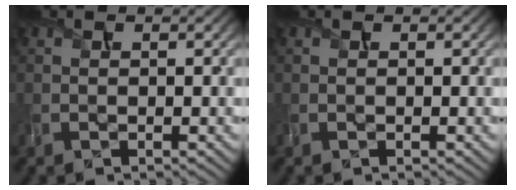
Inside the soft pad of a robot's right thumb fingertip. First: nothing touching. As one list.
[{"total": 0.0}]